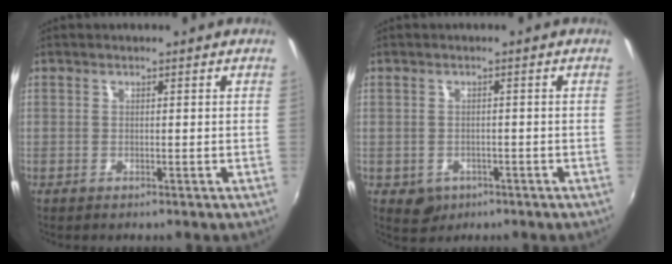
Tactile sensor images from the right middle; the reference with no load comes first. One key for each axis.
{"total": 3.6, "fx": -1.4, "fy": 3.1, "fz": 1.2, "tx": -0.029, "ty": -0.004, "tz": -0.013}